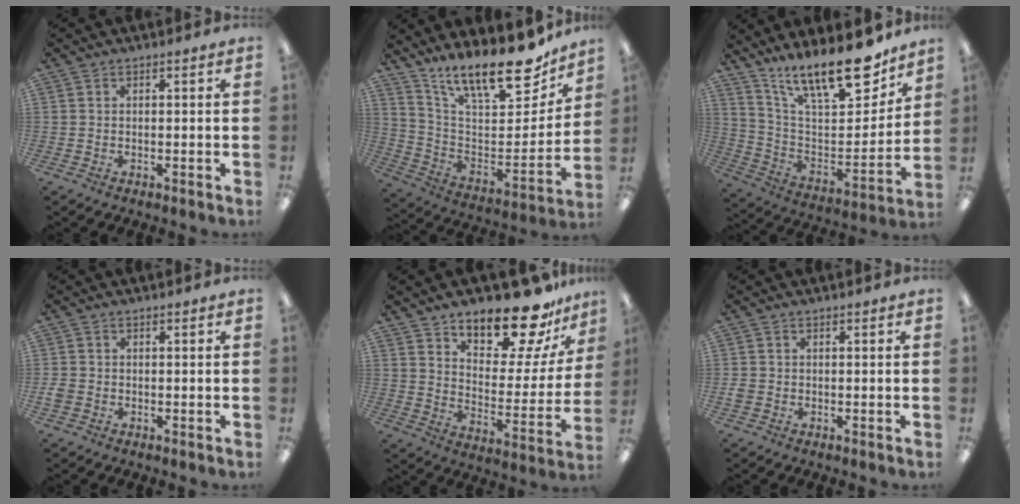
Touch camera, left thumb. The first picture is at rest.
{"total": 19.0, "force": [15.2, 5.6, 9.9], "torque": [-0.154, -0.124, 0.263]}
{"total": 20.5, "force": [15.6, 6.6, 11.7], "torque": [-0.180, -0.113, 0.265]}
{"total": 1.9, "force": [-0.5, 1.6, 0.9], "torque": [-0.014, 0.004, -0.008]}
{"total": 17.5, "force": [14.6, 5.8, 7.7], "torque": [-0.116, -0.112, 0.249]}
{"total": 1.4, "force": [-0.2, 1.2, 0.7], "torque": [-0.011, 0.003, -0.004]}